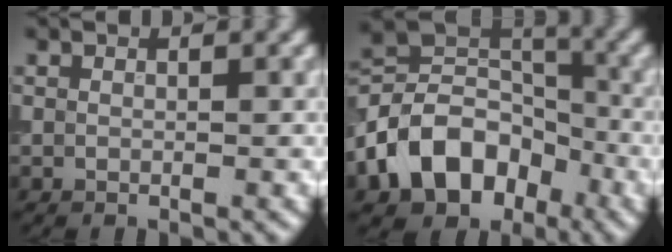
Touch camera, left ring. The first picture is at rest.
{"total": 9.9, "force": [-4.3, 7.1, 5.4], "torque": [-0.092, 0.008, -0.094]}